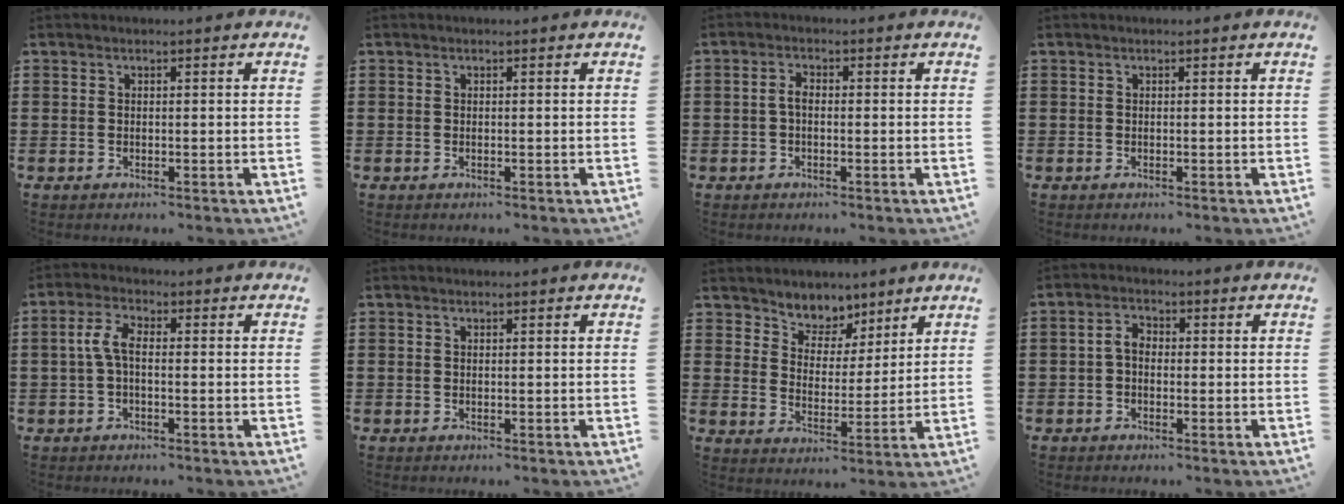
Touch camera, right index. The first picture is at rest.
{"total": 0.0}
{"total": 1.8, "force": [-0.4, 0.8, 1.6], "torque": [-0.039, -0.001, -0.010]}
{"total": 0.0}
{"total": 4.2, "force": [-0.4, 1.8, 3.8], "torque": [-0.093, 0.001, -0.015]}
{"total": 0.0}
{"total": 5.5, "force": [4.3, 3.3, -0.4], "torque": [-0.028, -0.021, 0.078]}
{"total": 2.6, "force": [-0.5, 1.6, 2.0], "torque": [-0.047, 0.004, -0.014]}